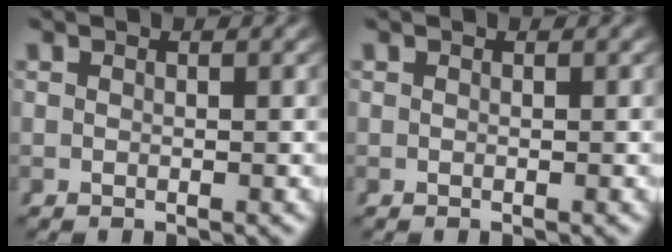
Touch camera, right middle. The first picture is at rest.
{"total": 0.0}